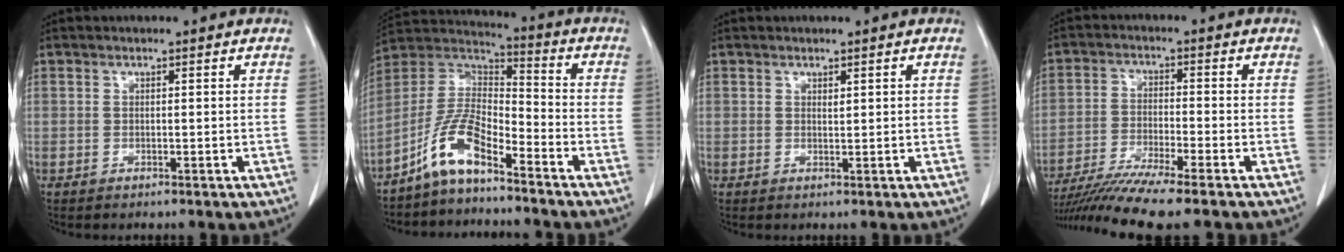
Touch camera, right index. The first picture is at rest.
{"total": 9.6, "force": [-6.7, 2.6, 6.4], "torque": [-0.144, 0.020, -0.133]}
{"total": 0.6, "force": [0.3, 0.2, 0.5], "torque": [-0.009, -0.004, 0.008]}
{"total": 10.7, "force": [-8.9, -1.0, 5.9], "torque": [-0.094, -0.029, -0.150]}